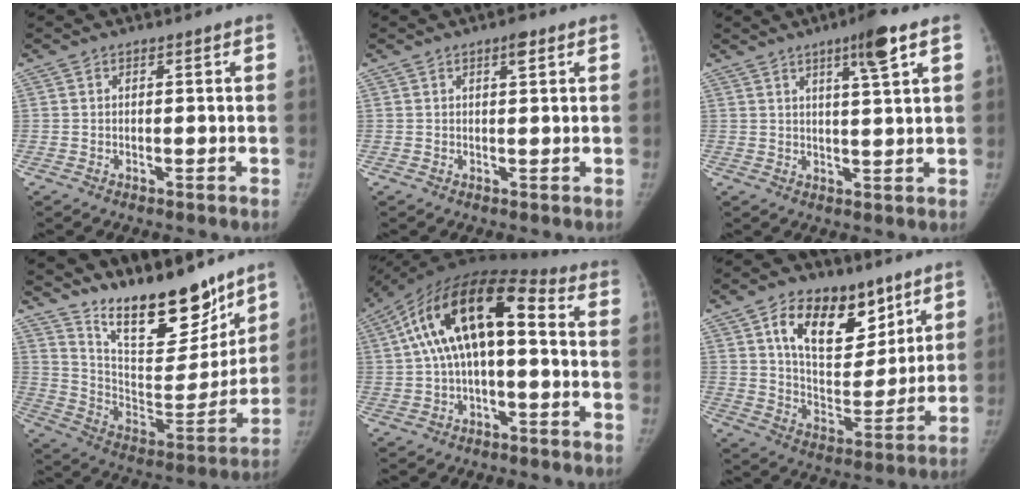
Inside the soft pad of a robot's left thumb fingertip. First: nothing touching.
{"total": 2.3, "force": [1.3, 0.7, 1.8], "torque": [-0.024, -0.004, 0.017]}
{"total": 7.0, "force": [3.9, 0.6, 5.8], "torque": [-0.090, -0.018, 0.061]}
{"total": 22.9, "force": [17.5, 7.7, 12.6], "torque": [-0.147, -0.106, 0.292]}
{"total": 17.3, "force": [1.2, 7.9, 15.3], "torque": [-0.270, 0.059, 0.011]}
{"total": 17.7, "force": [9.3, 10.2, 11.1], "torque": [-0.124, -0.050, 0.162]}